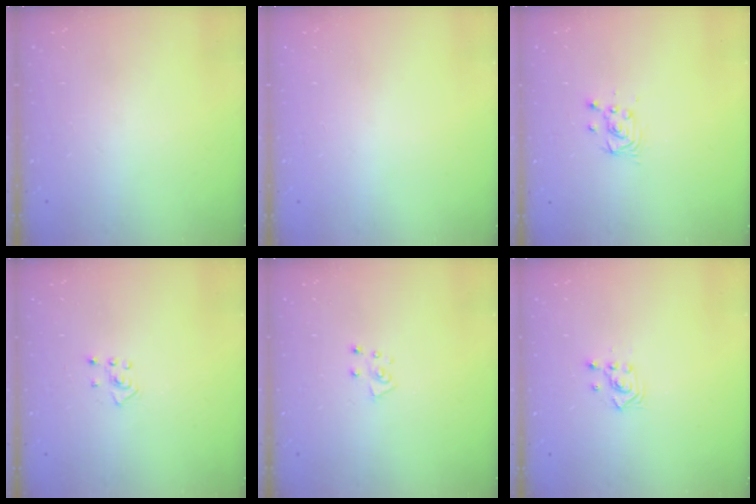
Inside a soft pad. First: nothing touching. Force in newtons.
{"total": 0.0}
{"total": 3.4, "press": 3.4, "slide": 0.4}
{"total": 2.4, "press": 2.4, "slide": 0.5}
{"total": 4.8, "press": 4.8, "slide": 0.2}
{"total": 2.3, "press": 2.3, "slide": 0.3}